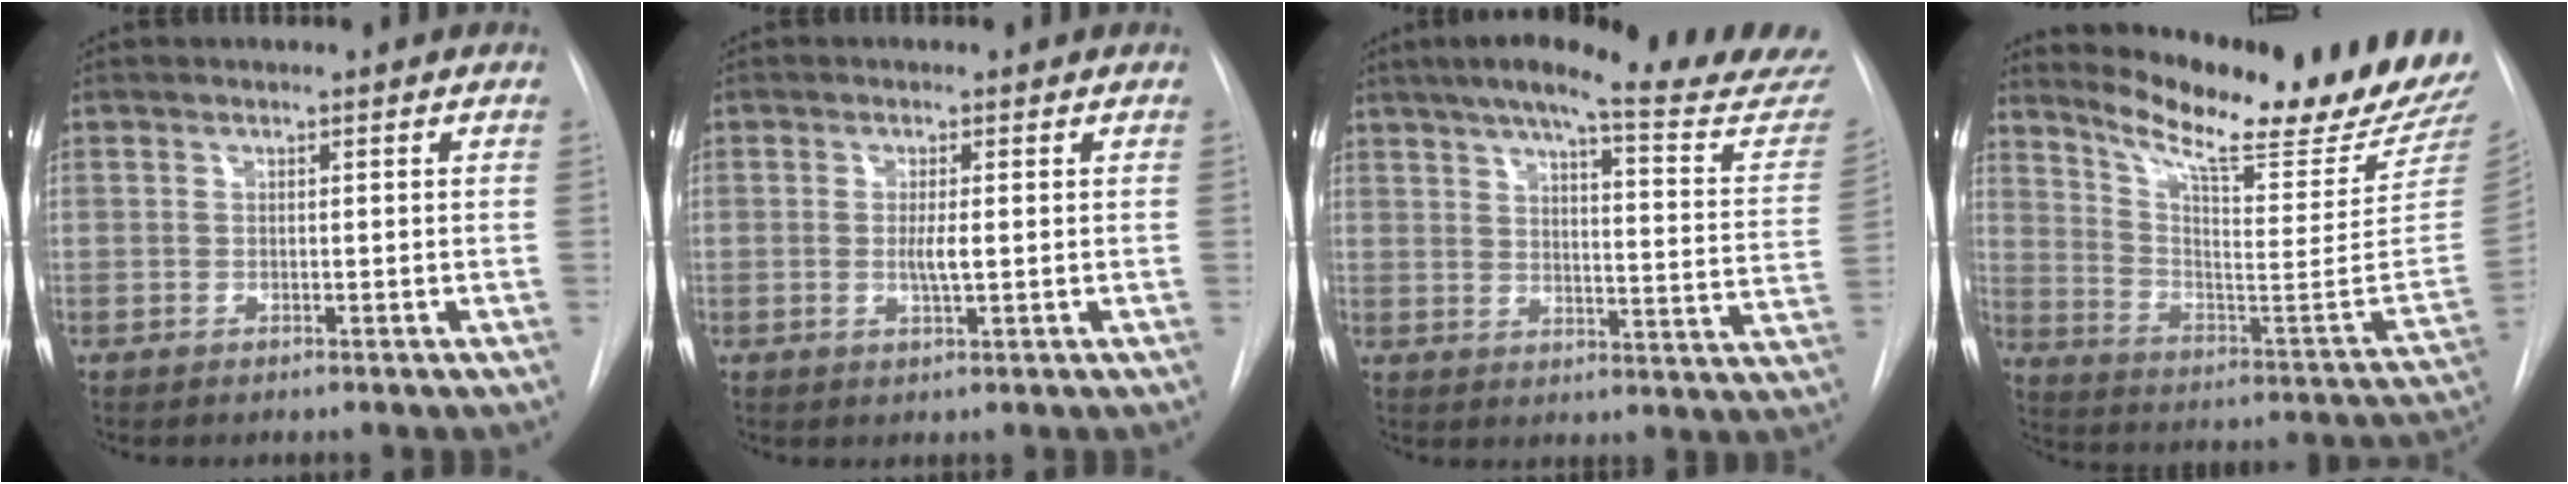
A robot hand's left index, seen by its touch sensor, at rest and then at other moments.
{"total": 2.2, "force": [0.0, 0.2, 2.2], "torque": [-0.046, -0.003, 0.000]}
{"total": 25.2, "force": [22.6, 1.0, 11.2], "torque": [-0.164, -0.073, 0.275]}
{"total": 23.4, "force": [20.9, 0.6, 10.4], "torque": [-0.174, -0.097, 0.295]}